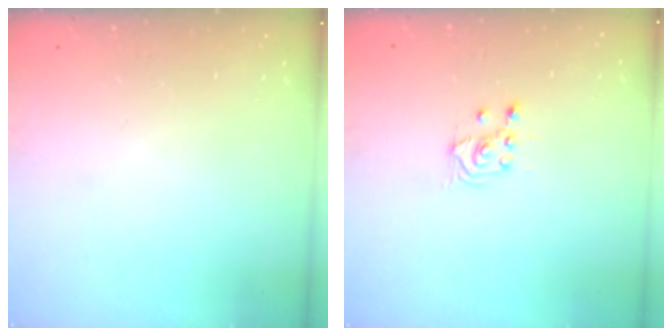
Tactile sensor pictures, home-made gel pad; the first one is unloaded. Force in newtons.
{"total": 2.5, "press": 2.4, "slide": 0.7}